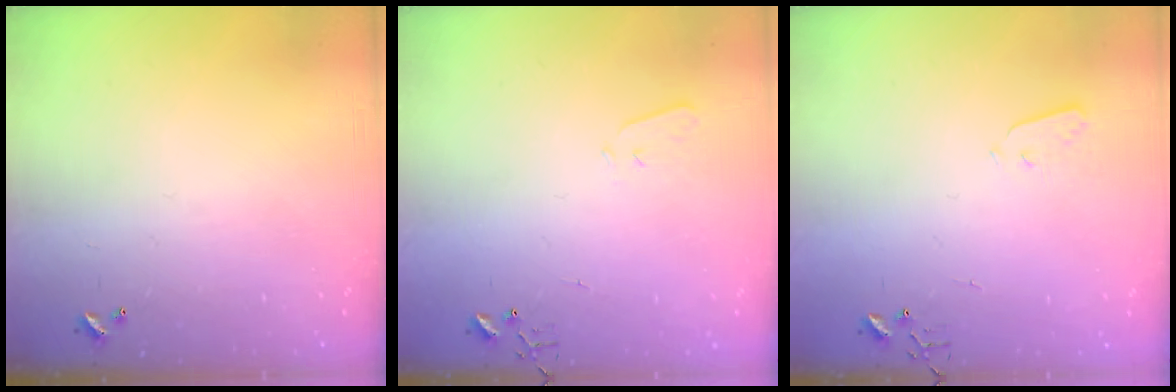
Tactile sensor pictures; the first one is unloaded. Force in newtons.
{"total": 3.3, "press": 3.2, "slide": 0.6}
{"total": 2.9, "press": 2.9, "slide": 0.4}